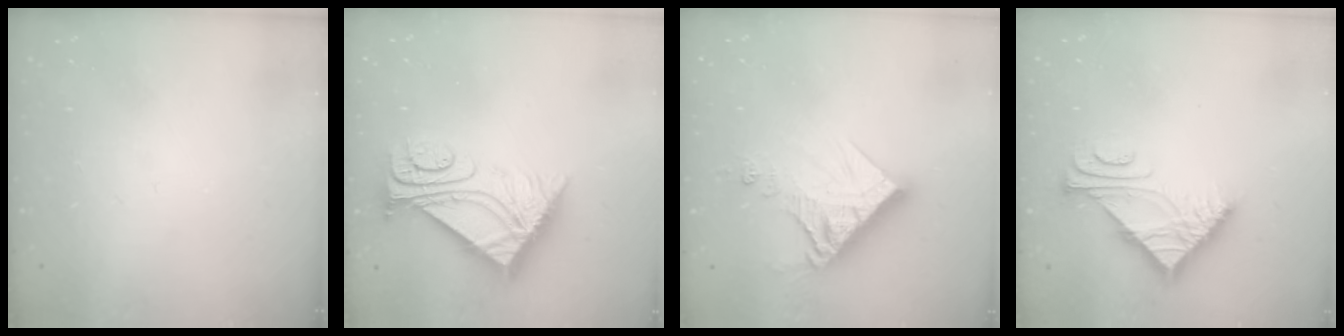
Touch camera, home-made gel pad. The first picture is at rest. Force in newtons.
{"total": 11.2, "press": 11.2, "slide": 1.0}
{"total": 13.7, "press": 13.6, "slide": 1.6}
{"total": 7.3, "press": 7.3, "slide": 0.6}